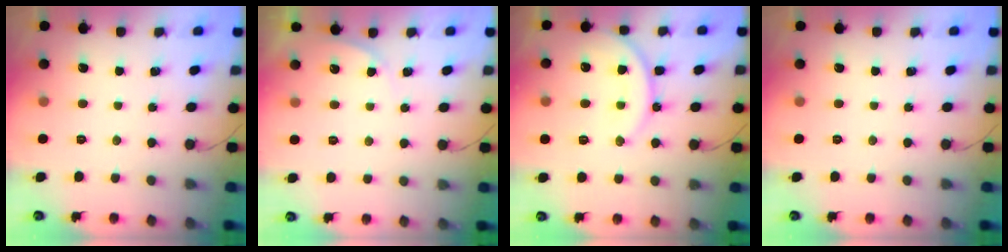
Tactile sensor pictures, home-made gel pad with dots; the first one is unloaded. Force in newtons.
{"total": 3.0, "press": 2.3, "slide": 1.9}
{"total": 15.0, "press": 14.9, "slide": 1.7}
{"total": 0.0}